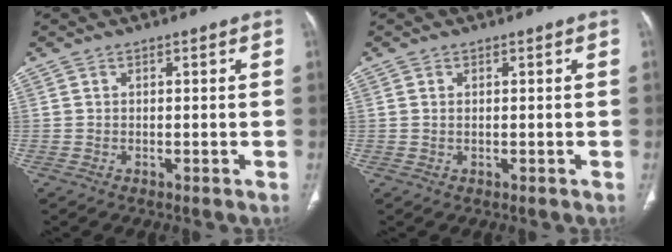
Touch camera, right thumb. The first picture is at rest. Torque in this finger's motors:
{"motor_torque": [-0.46, 0.26, -0.16, 0.08, 0.05]}